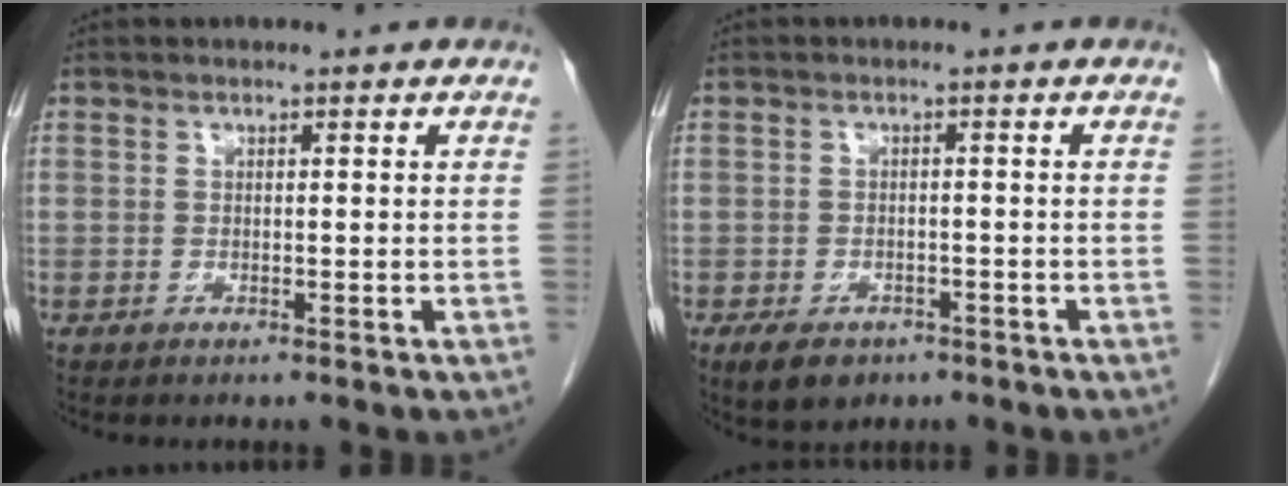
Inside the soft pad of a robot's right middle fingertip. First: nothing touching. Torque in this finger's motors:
{"motor_torque": [0.81, -0.60, 0.12, 0.05]}